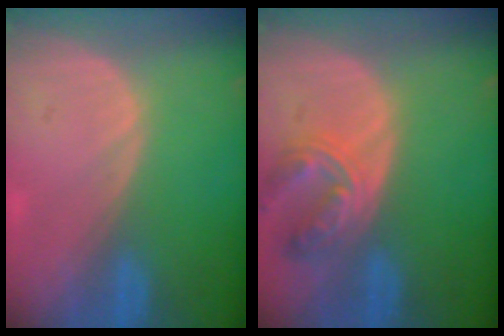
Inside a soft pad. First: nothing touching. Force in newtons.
{"total": 7.3, "press": 6.5, "slide": 3.4}